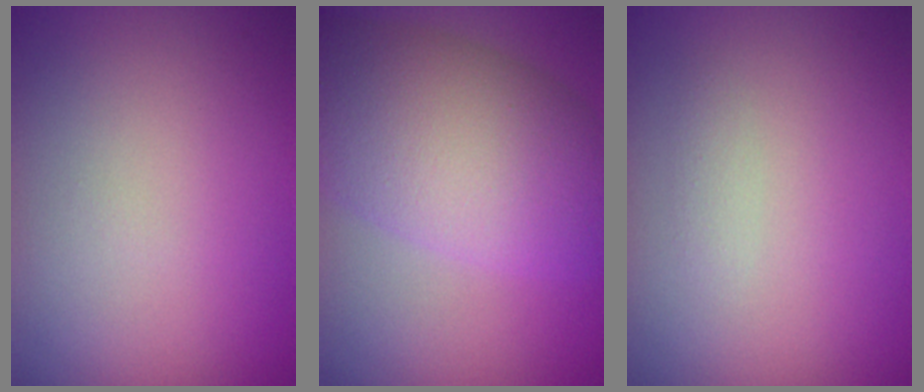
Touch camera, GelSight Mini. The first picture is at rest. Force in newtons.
{"total": 10.0, "press": 10.0, "slide": 0.4}
{"total": 0.7, "press": 0.7, "slide": 0.0}